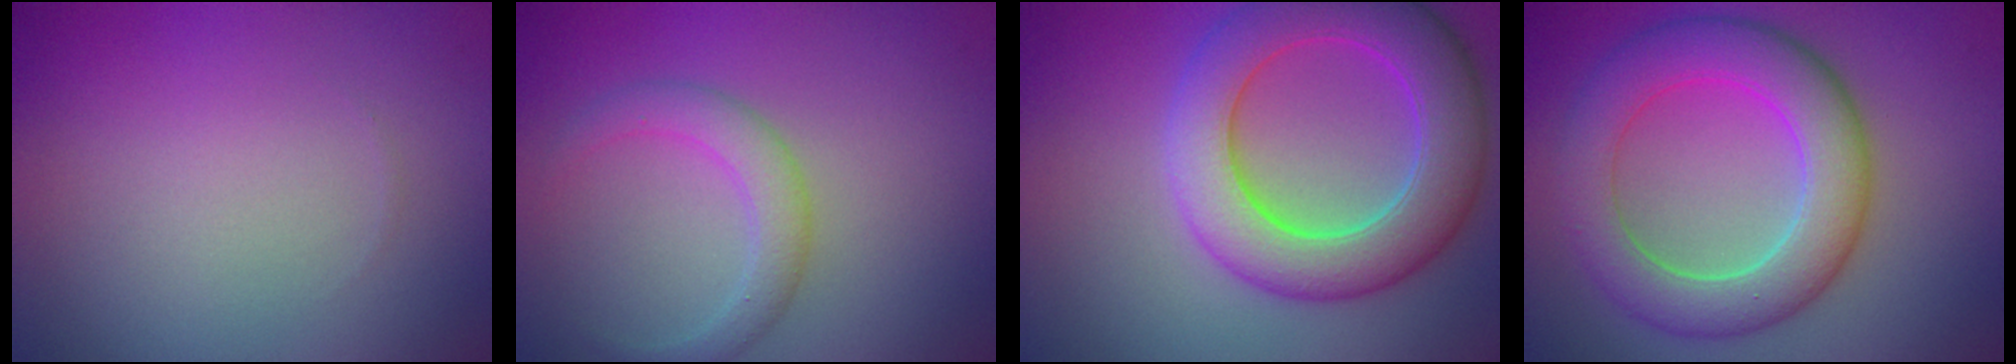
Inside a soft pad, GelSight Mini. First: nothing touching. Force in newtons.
{"total": 2.0, "press": 2.0, "slide": 0.2}
{"total": 8.3, "press": 8.3, "slide": 0.5}
{"total": 7.5, "press": 7.4, "slide": 0.5}